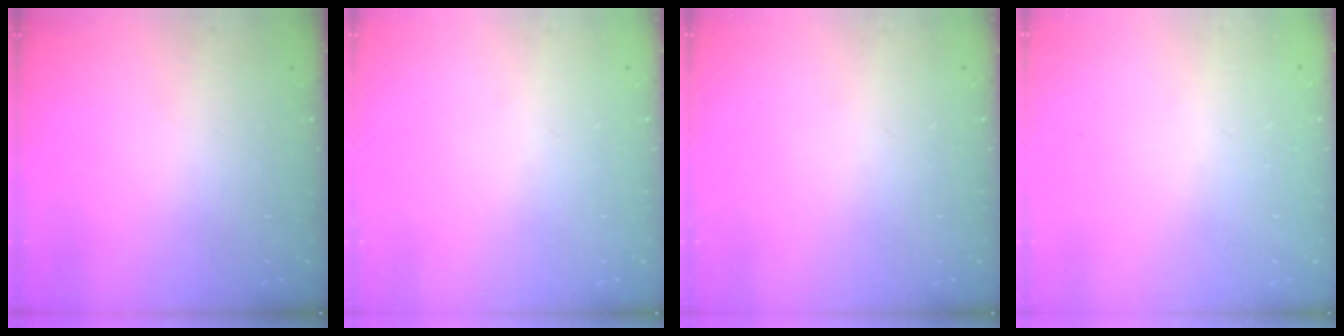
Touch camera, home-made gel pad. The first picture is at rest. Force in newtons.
{"total": 0.0}
{"total": 0.0}
{"total": 2.4, "press": 2.4, "slide": 0.2}